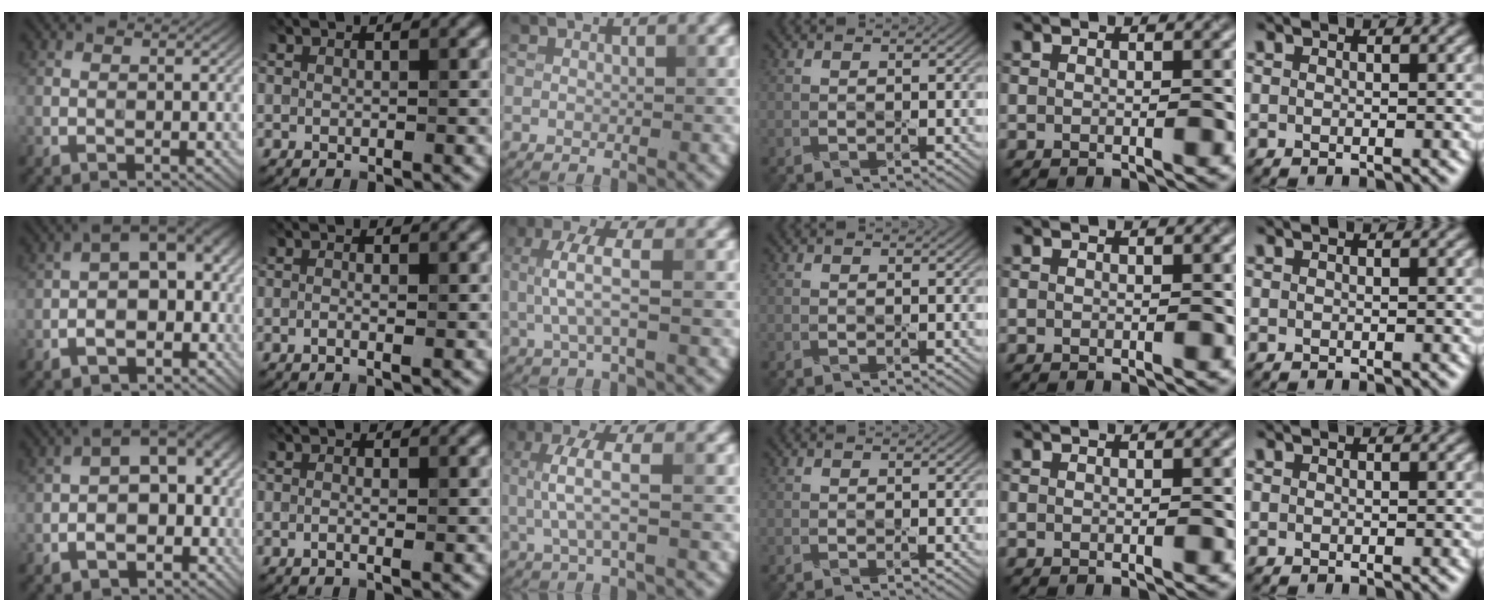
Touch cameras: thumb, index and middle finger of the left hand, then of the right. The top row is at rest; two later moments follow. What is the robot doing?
{"motion": "wipe", "object": "phone"}